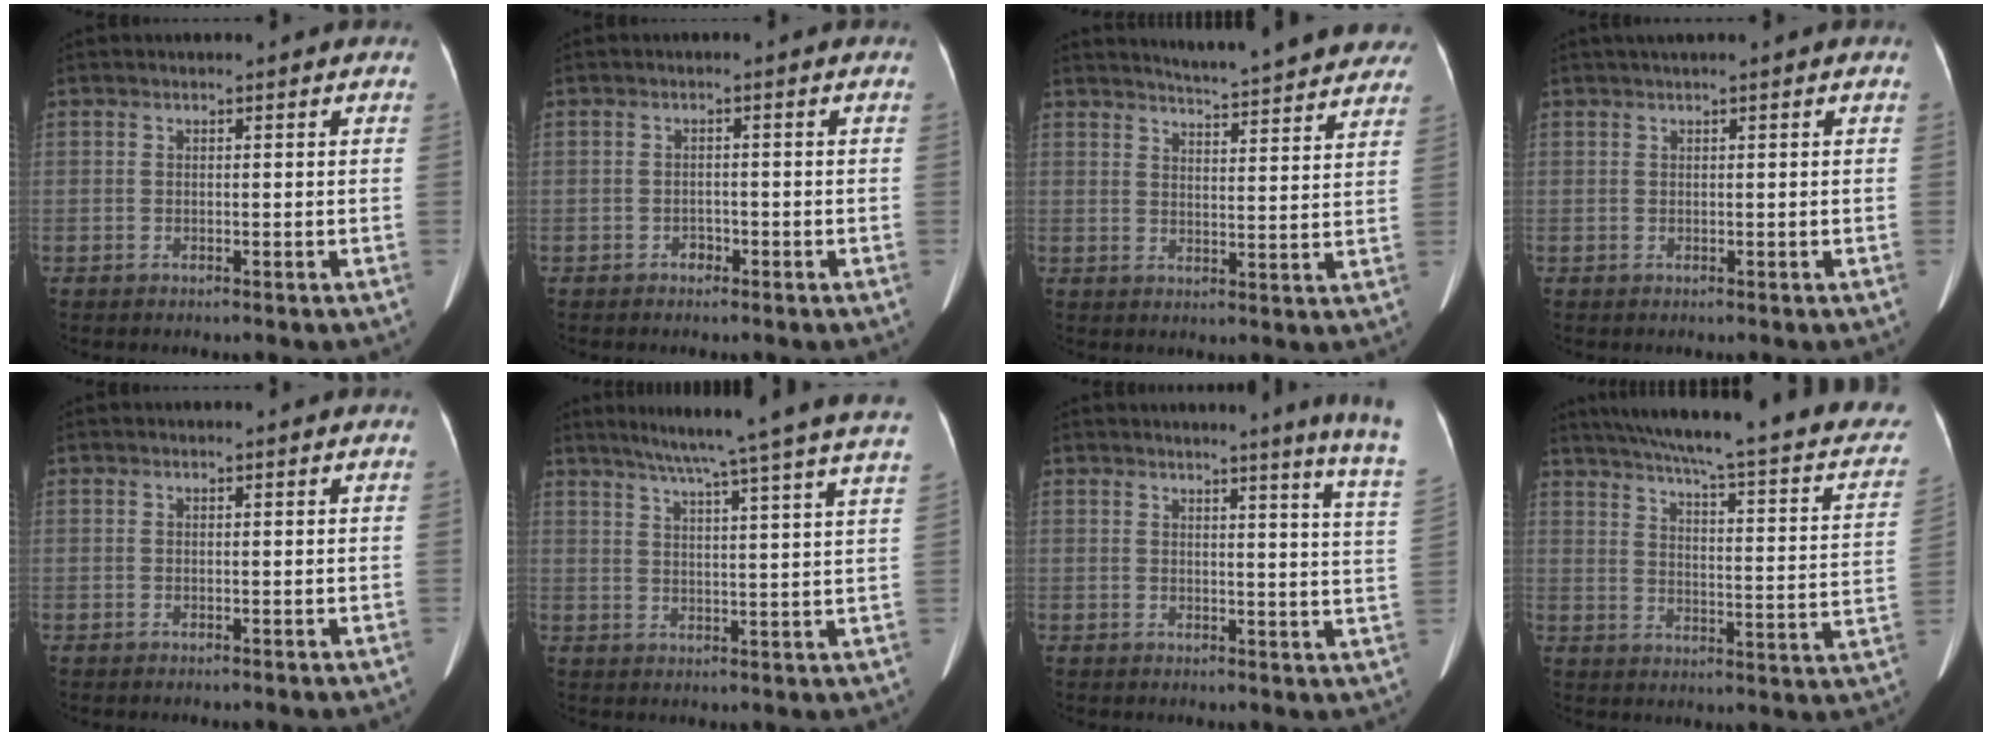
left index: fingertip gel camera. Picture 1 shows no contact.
{"total": 1.3, "force": [-1.0, 0.8, 0.2], "torque": [-0.008, 0.001, -0.017]}
{"total": 18.7, "force": [17.3, 1.9, 6.8], "torque": [-0.086, -0.025, 0.204]}
{"total": 1.5, "force": [1.0, -0.2, 1.1], "torque": [-0.022, 0.017, 0.021]}
{"total": 0.0}
{"total": 22.0, "force": [18.8, -2.0, 11.2], "torque": [-0.179, -0.030, 0.234]}
{"total": 11.3, "force": [9.5, -2.0, 5.8], "torque": [-0.065, -0.074, 0.085]}
{"total": 28.4, "force": [23.1, 3.9, 16.1], "torque": [-0.232, -0.025, 0.276]}